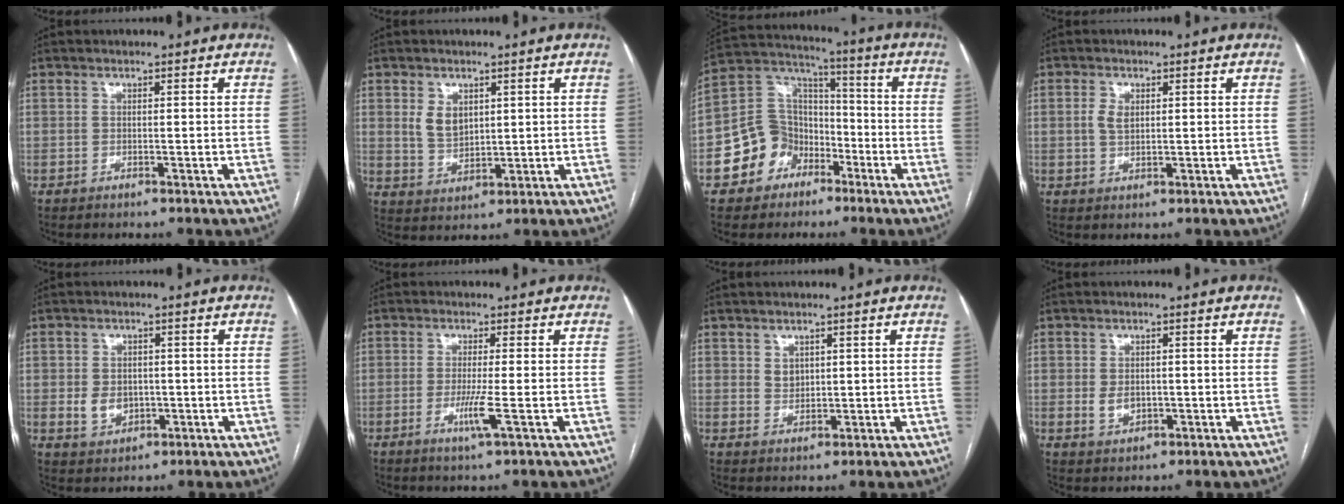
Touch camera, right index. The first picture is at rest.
{"total": 4.6, "force": [1.7, 3.1, 2.9], "torque": [-0.059, 0.002, 0.041]}
{"total": 11.2, "force": [-4.9, 9.5, 3.2], "torque": [-0.069, 0.044, -0.085]}
{"total": 2.6, "force": [0.6, 1.6, 2.0], "torque": [-0.041, 0.003, 0.012]}
{"total": 4.6, "force": [-0.5, 3.7, 2.7], "torque": [-0.045, 0.004, 0.004]}
{"total": 3.8, "force": [-1.2, -0.6, 3.6], "torque": [-0.076, -0.011, -0.025]}
{"total": 2.2, "force": [0.9, 1.7, 1.0], "torque": [-0.020, -0.001, 0.021]}
{"total": 3.1, "force": [-0.3, 2.2, 2.2], "torque": [-0.039, 0.000, 0.004]}